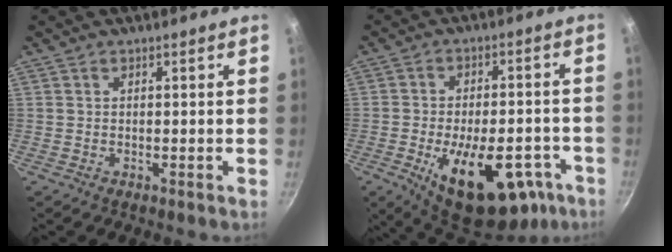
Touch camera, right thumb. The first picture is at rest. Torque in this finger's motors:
{"motor_torque": [2.52, 2.41, 1.80, -0.54, 0.51]}